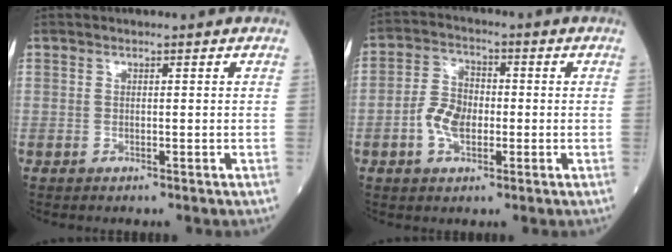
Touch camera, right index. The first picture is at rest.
{"total": 6.1, "force": [-1.5, 3.7, 4.6], "torque": [-0.100, 0.011, -0.032]}